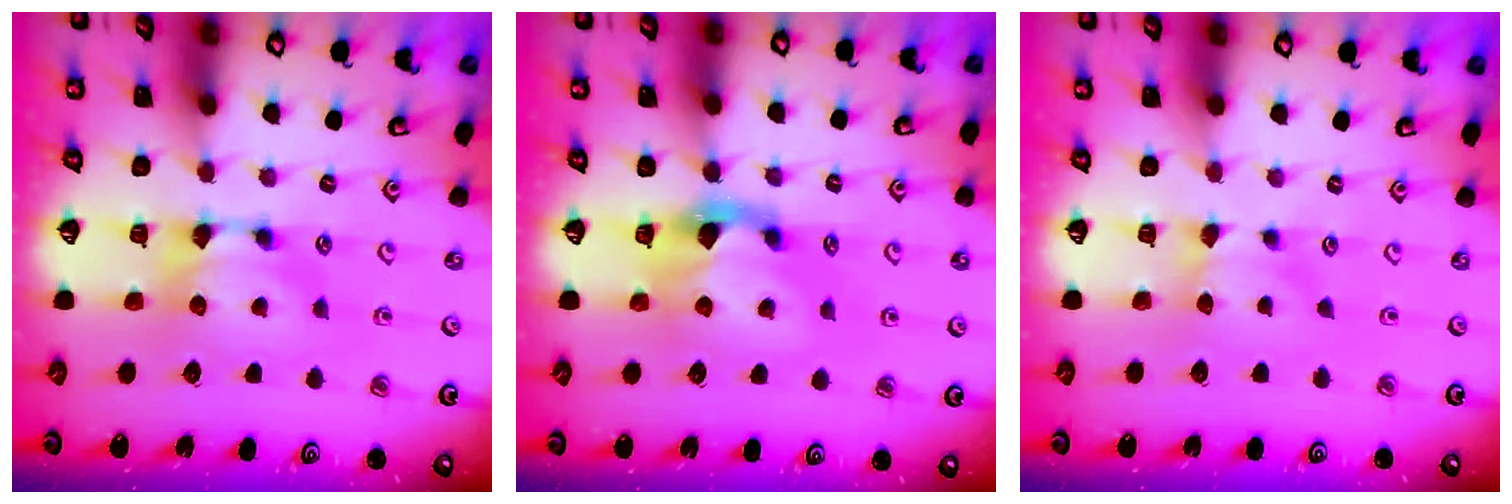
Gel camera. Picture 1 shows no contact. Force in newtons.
{"total": 2.1, "press": 1.7, "slide": 1.2}
{"total": 1.7, "press": 1.6, "slide": 0.4}